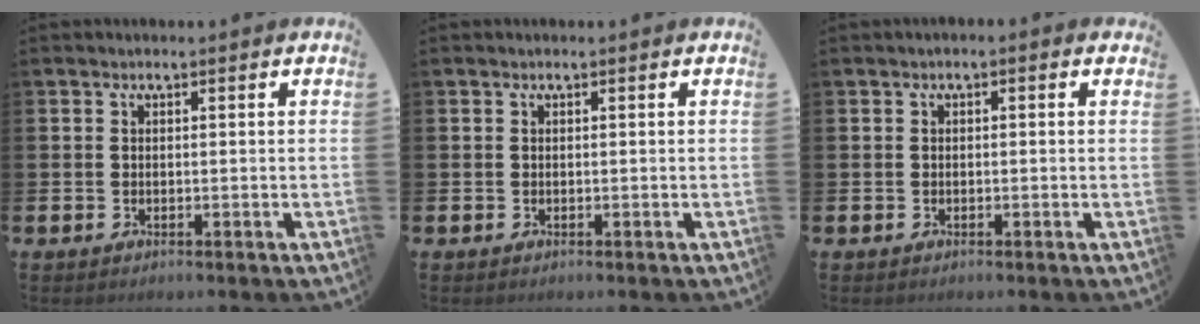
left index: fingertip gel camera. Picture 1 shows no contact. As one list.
[{"total": 0.0}, {"total": 0.6, "force": [-0.3, 0.3, 0.3], "torque": [-0.005, 0.001, -0.008]}]